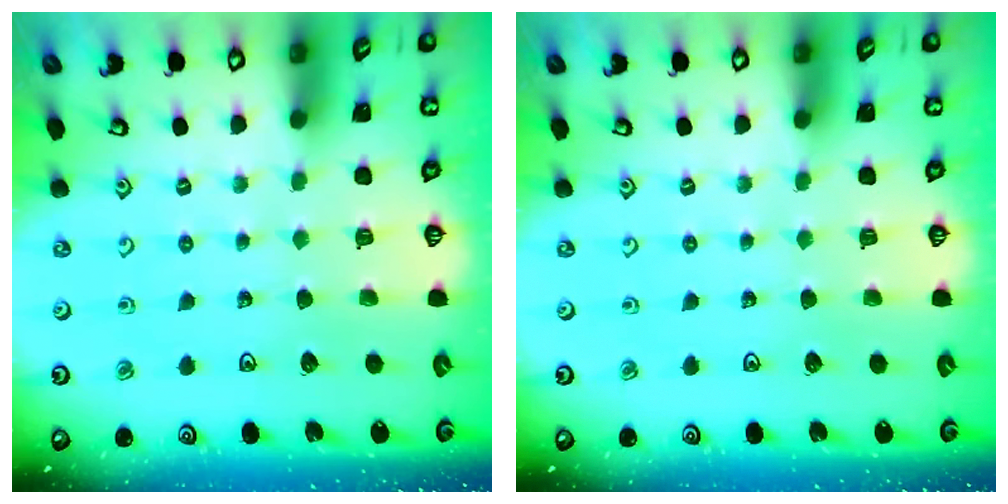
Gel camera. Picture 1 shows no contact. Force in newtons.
{"total": 0.0}